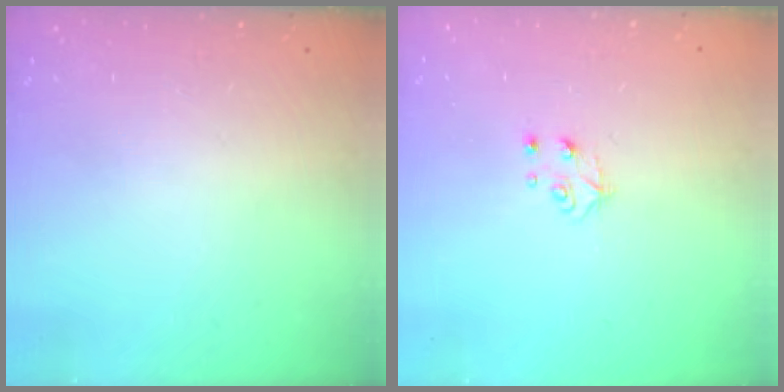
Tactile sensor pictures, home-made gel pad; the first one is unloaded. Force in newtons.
{"total": 4.0, "press": 3.9, "slide": 0.4}